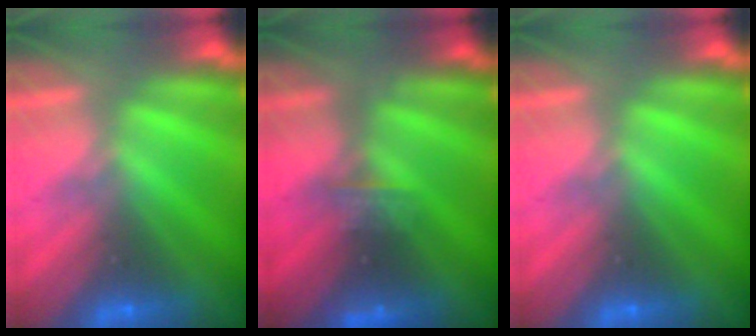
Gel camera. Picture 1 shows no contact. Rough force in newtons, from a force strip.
{"total": 2.5}
{"total": 0.0}